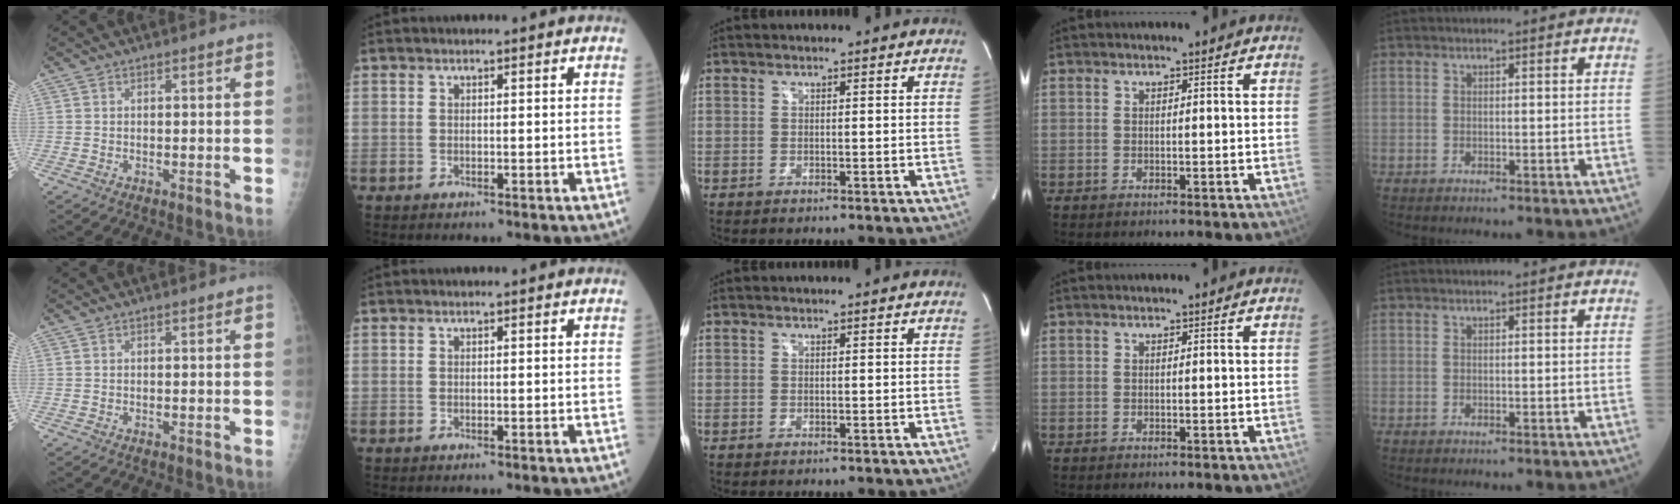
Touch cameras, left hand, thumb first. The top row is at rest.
{}